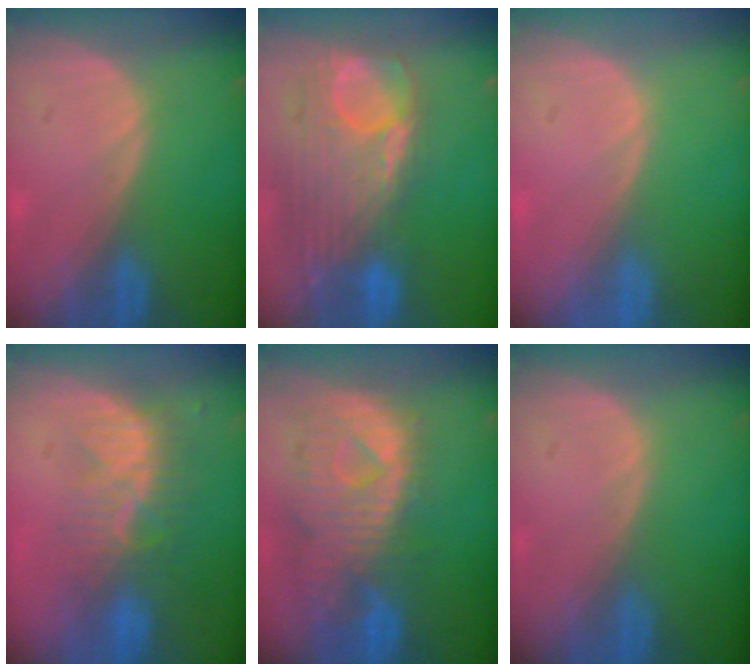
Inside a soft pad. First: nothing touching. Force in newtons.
{"total": 12.7, "press": 10.7, "slide": 6.8}
{"total": 0.0}
{"total": 8.1, "press": 7.4, "slide": 3.5}
{"total": 11.5, "press": 9.9, "slide": 5.8}
{"total": 0.0}